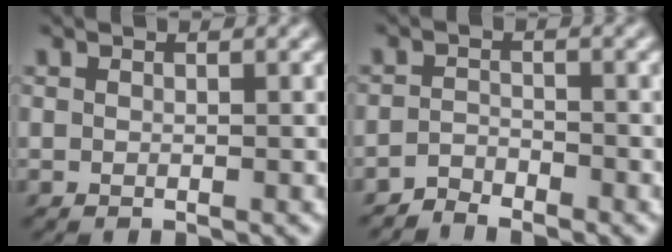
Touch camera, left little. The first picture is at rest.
{"total": 1.9, "force": [-1.9, 0.4, 0.0], "torque": [-0.001, 0.009, -0.040]}